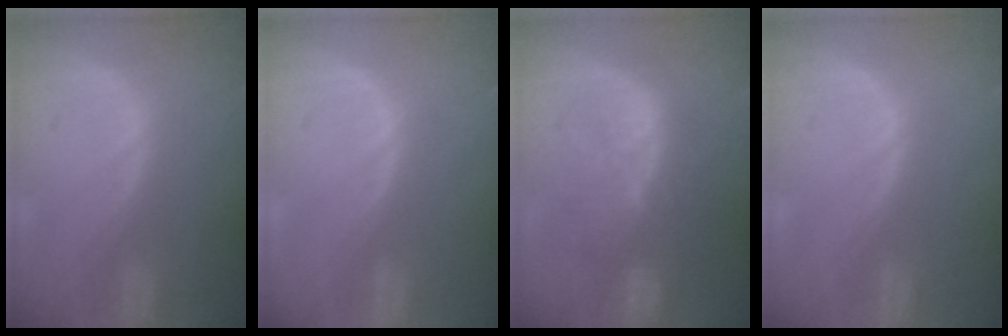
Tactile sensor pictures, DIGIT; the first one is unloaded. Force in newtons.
{"total": 0.0}
{"total": 9.6, "press": 9.2, "slide": 2.8}
{"total": 0.0}